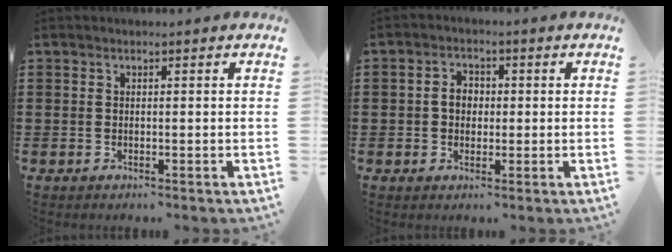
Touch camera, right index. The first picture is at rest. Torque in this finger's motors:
{"motor_torque": [0.52, -0.07, 0.21, 0.03]}